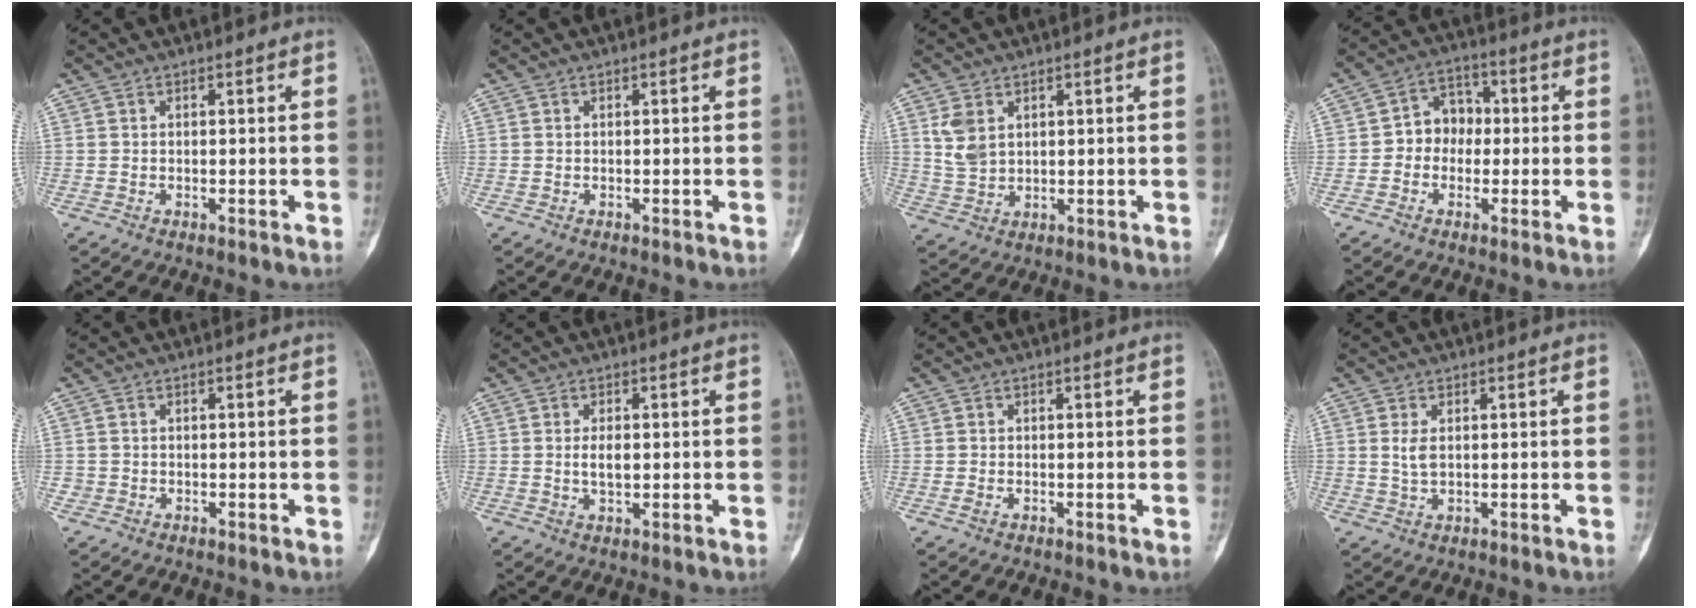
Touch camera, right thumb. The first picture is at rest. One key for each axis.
{"total": 0.0}
{"total": 5.2, "fx": 2.0, "fy": 3.6, "fz": 3.2, "tx": -0.053, "ty": -0.006, "tz": 0.050}
{"total": 7.0, "fx": -0.5, "fy": 5.8, "fz": 3.8, "tx": -0.023, "ty": 0.025, "tz": -0.024}
{"total": 0.8, "fx": -0.2, "fy": 0.8, "fz": 0.0, "tx": 0.003, "ty": 0.005, "tz": -0.005}
{"total": 3.1, "fx": 0.2, "fy": 1.7, "fz": 2.6, "tx": -0.041, "ty": -0.001, "tz": 0.004}
{"total": 0.8, "fx": -0.3, "fy": 0.3, "fz": 0.6, "tx": -0.013, "ty": -0.001, "tz": -0.007}
{"total": 2.5, "fx": 0.4, "fy": 1.3, "fz": 2.0, "tx": -0.038, "ty": -0.003, "tz": 0.012}